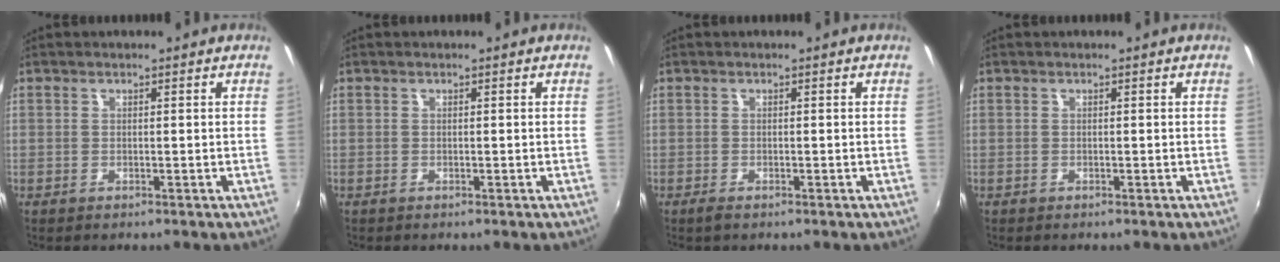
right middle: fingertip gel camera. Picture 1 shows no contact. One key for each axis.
{"total": 0.0}
{"total": 1.3, "fx": -0.9, "fy": 0.5, "fz": 0.7, "tx": -0.015, "ty": -0.006, "tz": -0.018}
{"total": 0.0}